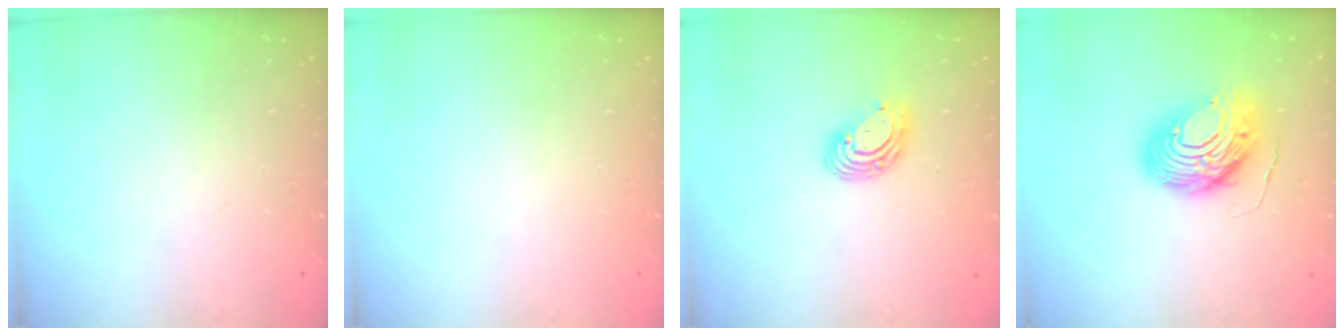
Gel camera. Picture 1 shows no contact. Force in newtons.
{"total": 0.0}
{"total": 8.8, "press": 8.6, "slide": 1.7}
{"total": 12.9, "press": 12.8, "slide": 1.3}